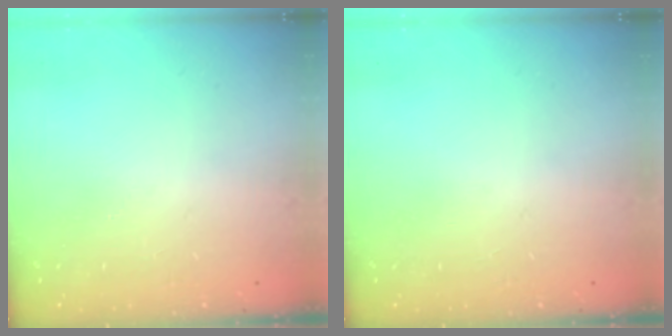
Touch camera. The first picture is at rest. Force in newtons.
{"total": 0.0}